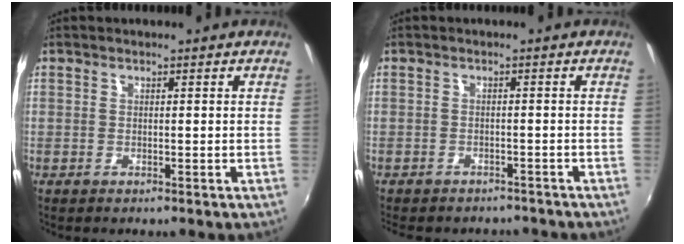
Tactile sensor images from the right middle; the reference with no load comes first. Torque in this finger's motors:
{"motor_torque": [1.07, -1.07, 0.29, 0.05]}